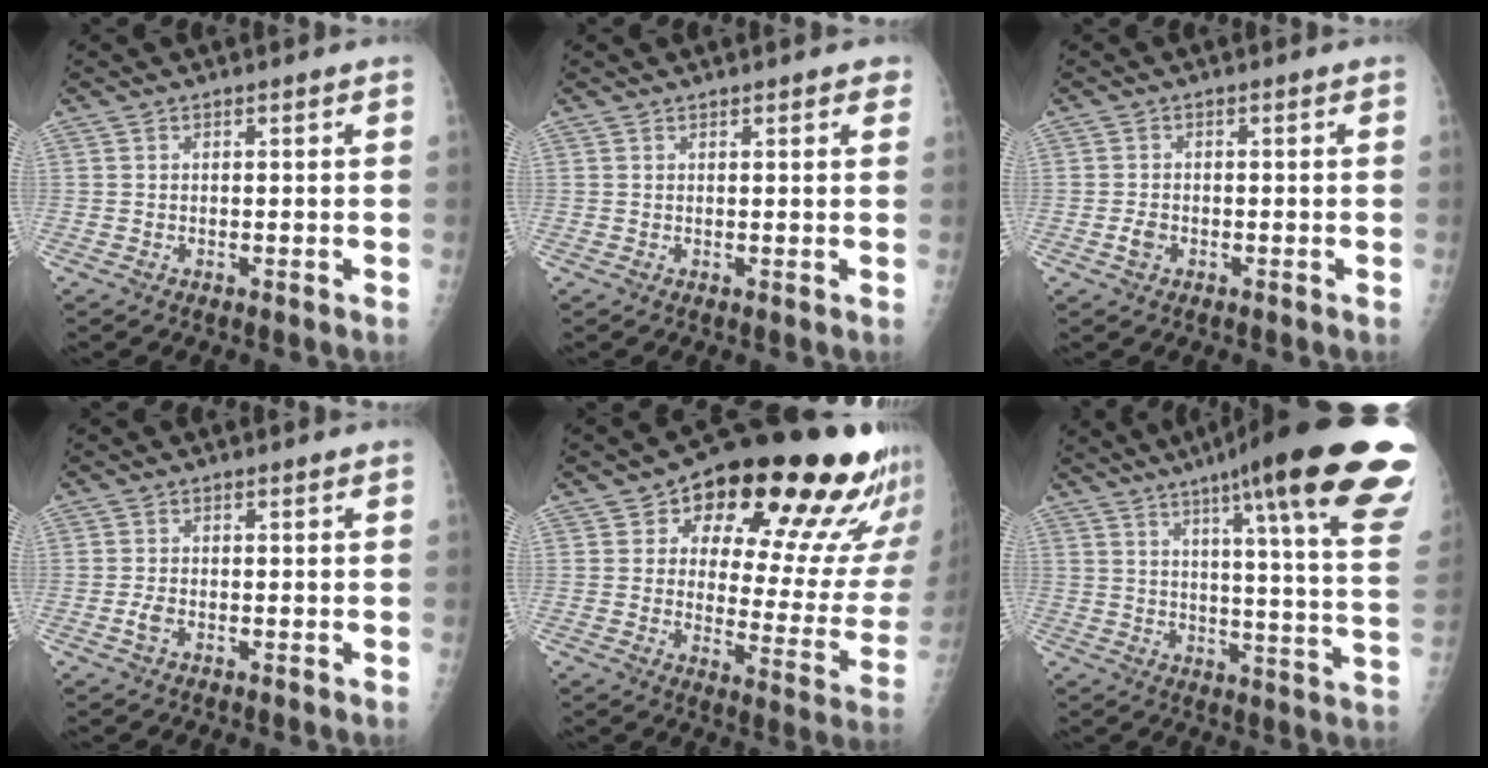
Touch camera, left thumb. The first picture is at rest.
{"total": 2.1, "force": [1.4, 0.8, 1.2], "torque": [-0.004, -0.003, 0.014]}
{"total": 1.9, "force": [-0.7, 1.3, 1.1], "torque": [-0.021, 0.002, -0.014]}
{"total": 1.8, "force": [-0.7, 0.9, 1.3], "torque": [-0.031, 0.000, -0.015]}
{"total": 25.7, "force": [15.1, 11.1, 17.6], "torque": [-0.191, -0.054, 0.200]}
{"total": 29.6, "force": [18.0, 3.6, 23.2], "torque": [-0.259, -0.063, 0.235]}